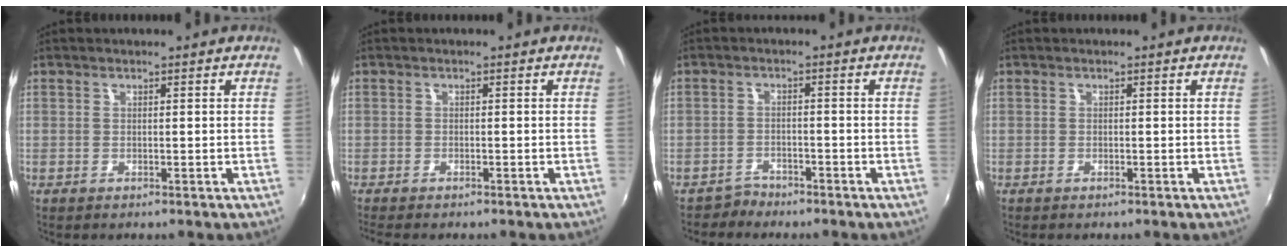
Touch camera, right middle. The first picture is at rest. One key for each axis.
{"total": 2.6, "fx": -2.2, "fy": 0.6, "fz": 1.2, "tx": -0.030, "ty": -0.015, "tz": -0.038}
{"total": 2.9, "fx": -2.6, "fy": 1.3, "fz": -0.1, "tx": -0.005, "ty": 0.003, "tz": -0.048}
{"total": 0.0}